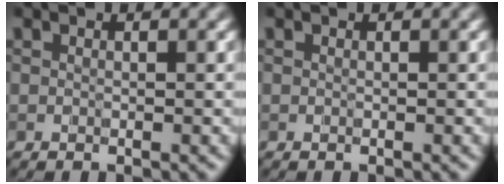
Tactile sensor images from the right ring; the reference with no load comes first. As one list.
[{"total": 0.0}]